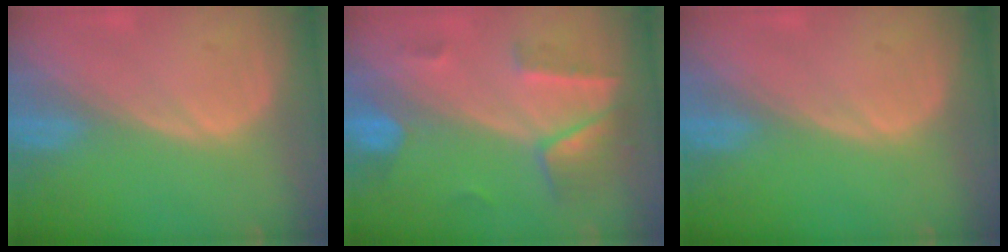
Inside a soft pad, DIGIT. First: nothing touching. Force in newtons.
{"total": 7.2, "press": 6.4, "slide": 3.4}
{"total": 0.0}